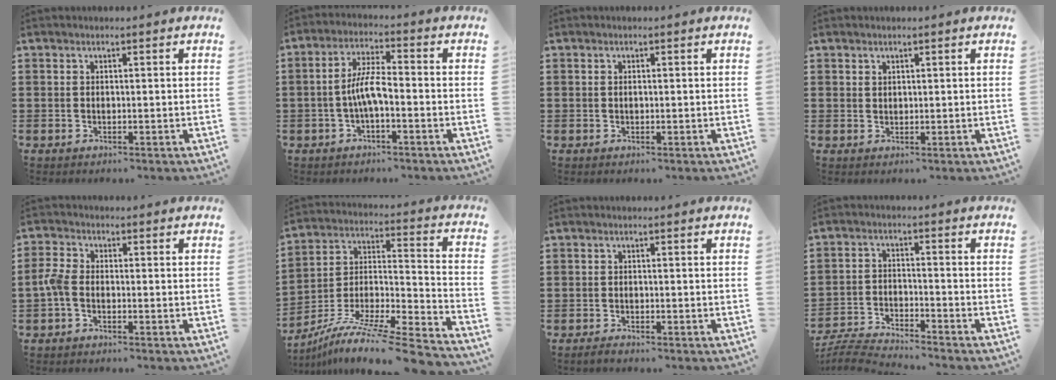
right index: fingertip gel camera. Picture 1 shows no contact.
{"total": 5.8, "force": [-1.2, 1.7, 5.4], "torque": [-0.118, 0.001, -0.029]}
{"total": 0.6, "force": [0.0, 0.3, 0.5], "torque": [-0.012, 0.000, 0.001]}
{"total": 1.1, "force": [0.9, 0.7, 0.2], "torque": [-0.006, 0.002, 0.018]}
{"total": 3.1, "force": [-1.2, 1.6, 2.4], "torque": [-0.073, -0.006, -0.031]}
{"total": 9.7, "force": [-7.7, 0.6, 5.9], "torque": [-0.101, -0.001, -0.151]}
{"total": 0.8, "force": [-0.7, 0.1, 0.2], "torque": [-0.007, -0.003, -0.014]}
{"total": 4.9, "force": [-4.9, -0.1, 0.7], "torque": [-0.033, -0.006, -0.105]}